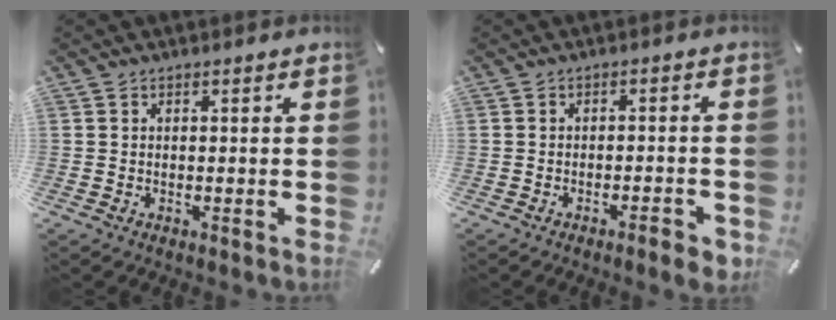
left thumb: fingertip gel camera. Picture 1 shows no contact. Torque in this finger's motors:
{"motor_torque": [-0.08, 0.23, 0.28, 0.20, 0.08]}